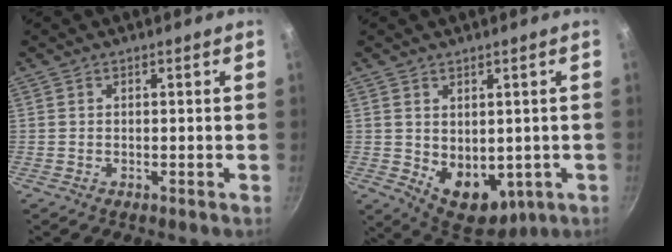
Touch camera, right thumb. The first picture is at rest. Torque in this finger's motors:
{"motor_torque": [-0.52, 0.92, 0.50, 0.57, 0.07]}